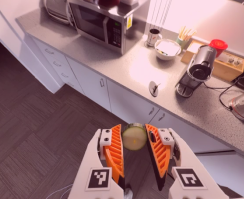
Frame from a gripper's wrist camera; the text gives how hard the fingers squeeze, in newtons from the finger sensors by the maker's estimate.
{"total": 9.8, "left": 10.3, "right": 9.4}